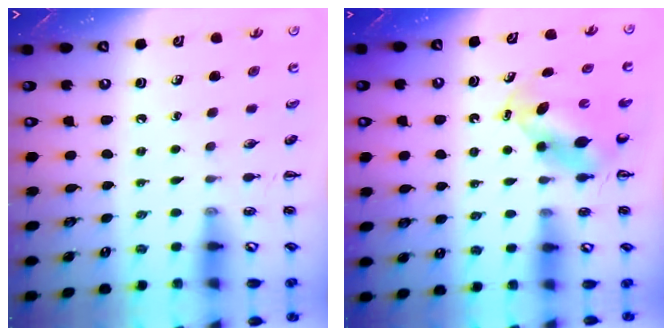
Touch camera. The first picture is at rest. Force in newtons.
{"total": 6.2, "press": 6.1, "slide": 1.0}